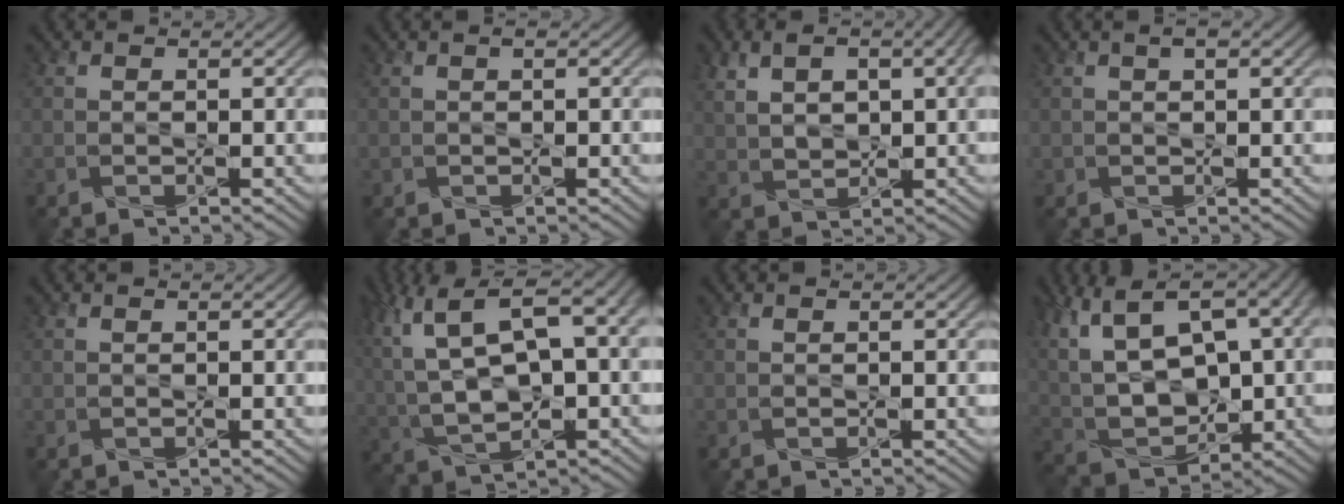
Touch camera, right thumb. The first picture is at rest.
{"total": 0.7, "force": [0.2, 0.4, 0.5], "torque": [-0.010, 0.002, 0.005]}
{"total": 7.8, "force": [2.5, 3.8, 6.3], "torque": [-0.134, 0.010, 0.048]}
{"total": 1.7, "force": [0.7, 0.8, 1.3], "torque": [-0.026, 0.004, 0.014]}
{"total": 0.0}
{"total": 14.8, "force": [4.7, 6.9, 12.3], "torque": [-0.274, 0.007, 0.099]}
{"total": 0.0}
{"total": 16.9, "force": [5.9, 9.7, 12.5], "torque": [-0.295, 0.025, 0.140]}